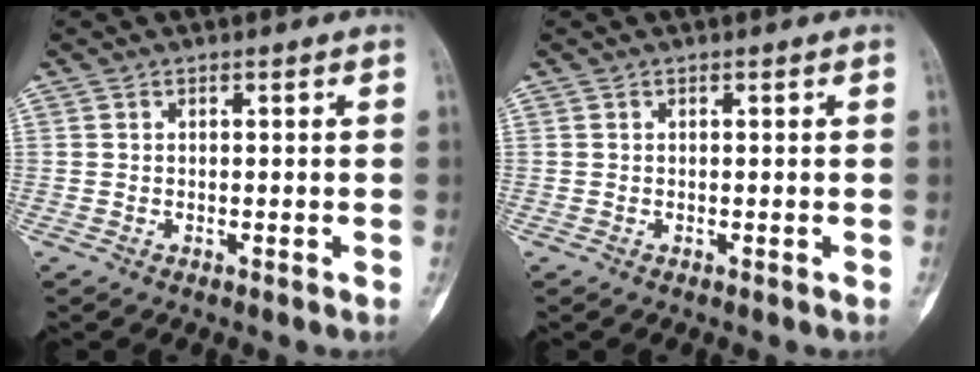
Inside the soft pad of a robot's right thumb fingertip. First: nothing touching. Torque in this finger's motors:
{"motor_torque": [0.00, 0.00, 0.05, -0.05, 0.00]}